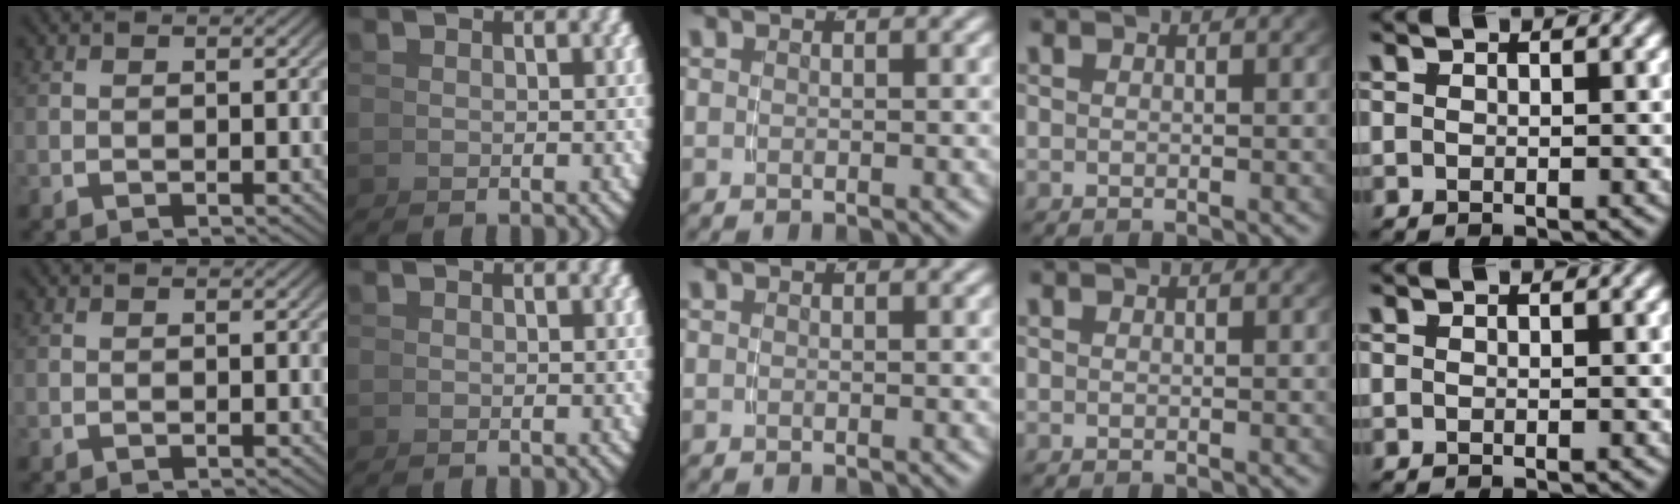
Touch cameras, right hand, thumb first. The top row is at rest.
{}